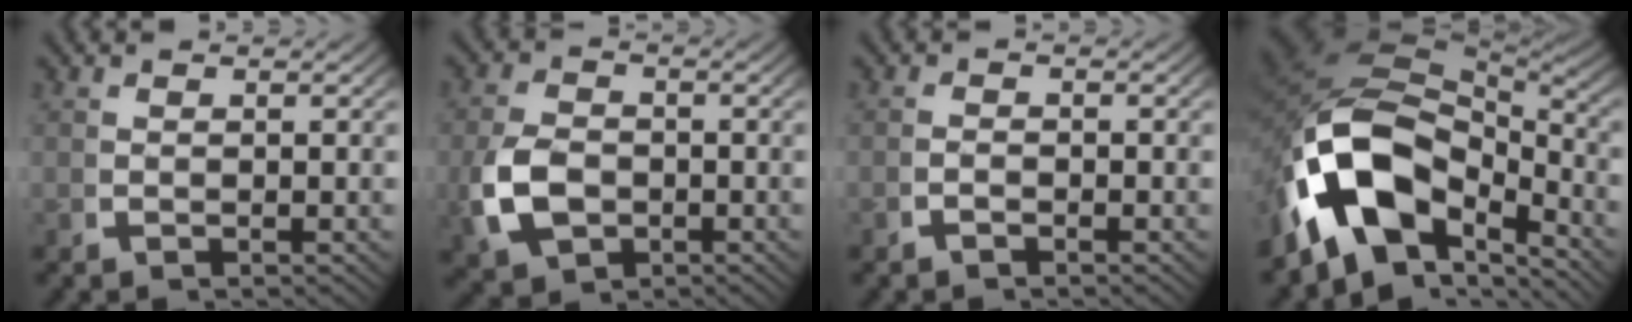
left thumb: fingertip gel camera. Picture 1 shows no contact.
{"total": 6.1, "force": [-1.4, 4.4, 4.0], "torque": [-0.100, -0.019, -0.015]}
{"total": 0.9, "force": [-0.8, 0.2, 0.2], "torque": [-0.002, -0.002, -0.018]}
{"total": 18.9, "force": [-1.9, 12.4, 14.1], "torque": [-0.292, -0.052, -0.010]}